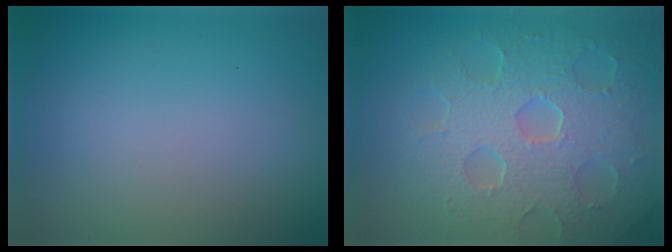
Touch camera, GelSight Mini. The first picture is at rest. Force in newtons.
{"total": 8.8, "press": 6.2, "slide": 6.3}